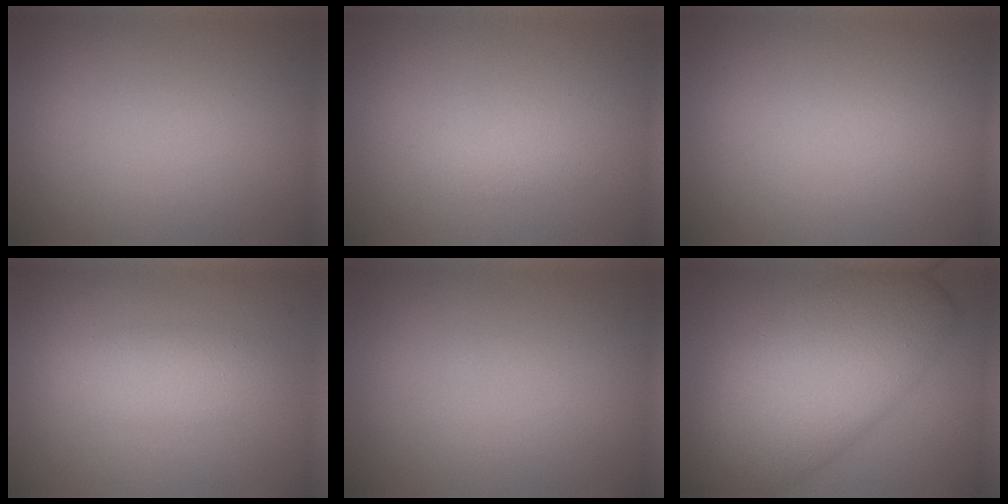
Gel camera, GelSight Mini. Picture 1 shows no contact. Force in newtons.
{"total": 1.0, "press": 1.0, "slide": 0.0}
{"total": 0.0}
{"total": 2.7, "press": 2.7, "slide": 0.1}
{"total": 0.0}
{"total": 11.4, "press": 11.4, "slide": 0.3}